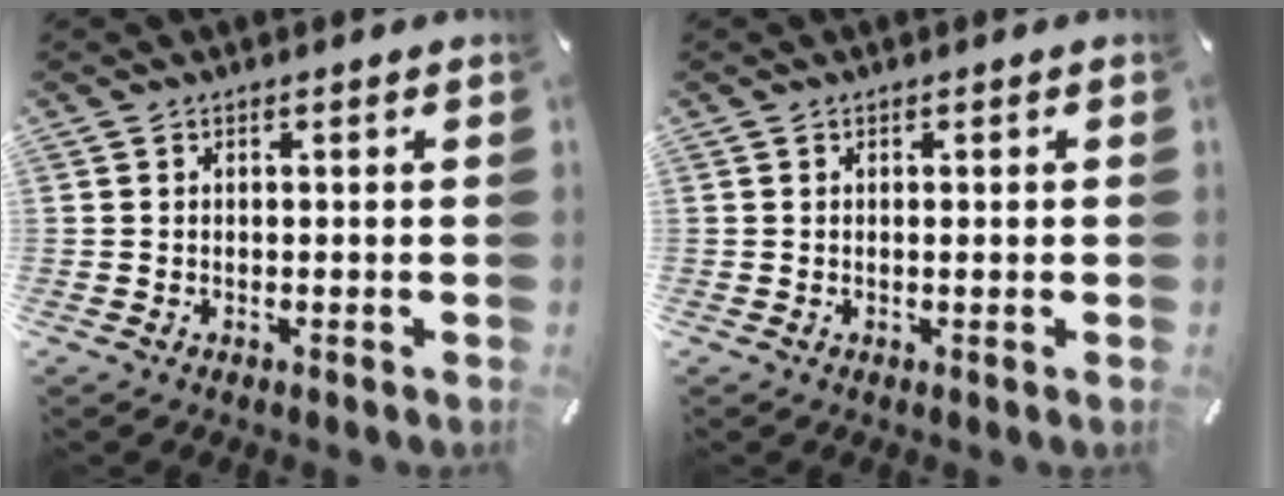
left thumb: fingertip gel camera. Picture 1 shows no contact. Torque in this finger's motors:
{"motor_torque": [-0.22, 0.11, 0.01, -0.06, 0.05]}